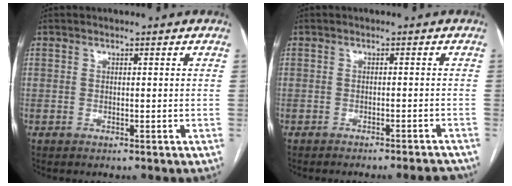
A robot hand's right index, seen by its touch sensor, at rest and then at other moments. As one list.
[{"total": 6.9, "force": [-6.6, 0.6, 1.7], "torque": [-0.010, 0.003, -0.073]}]